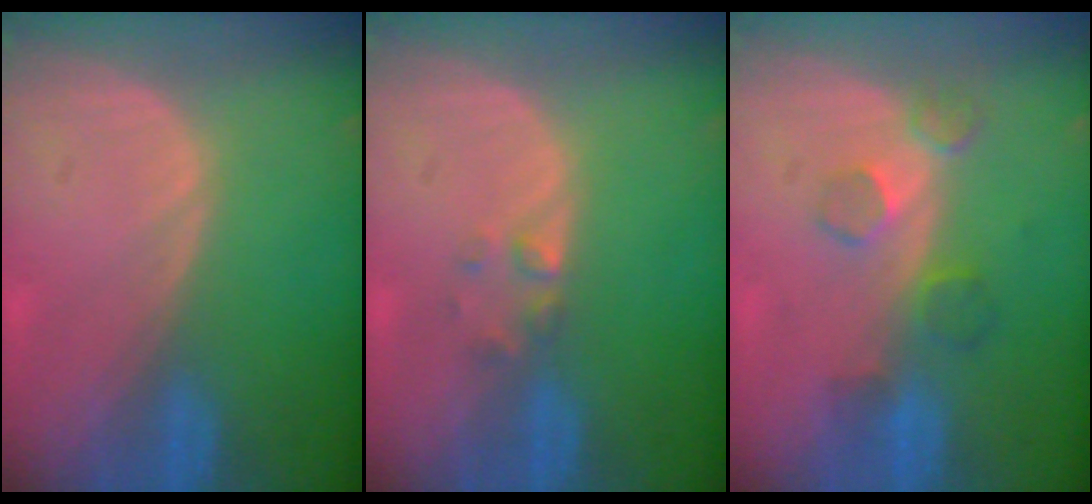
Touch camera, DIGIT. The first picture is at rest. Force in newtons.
{"total": 1.7, "press": 1.7, "slide": 0.2}
{"total": 4.5, "press": 4.2, "slide": 1.6}